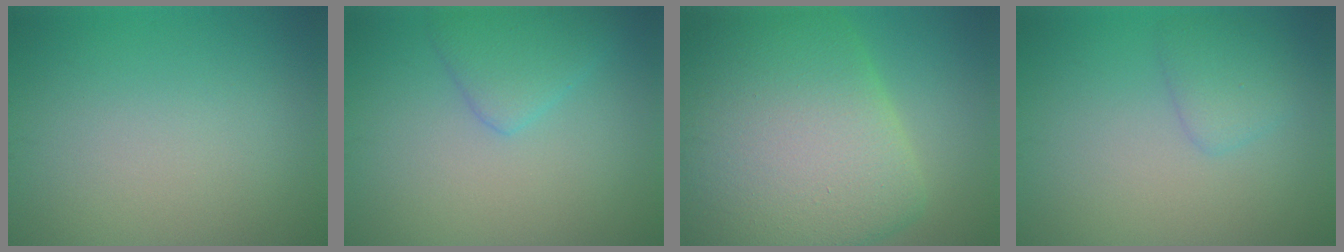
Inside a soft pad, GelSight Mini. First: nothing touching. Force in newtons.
{"total": 2.8, "press": 2.8, "slide": 0.1}
{"total": 14.1, "press": 14.1, "slide": 0.8}
{"total": 1.9, "press": 1.9, "slide": 0.2}